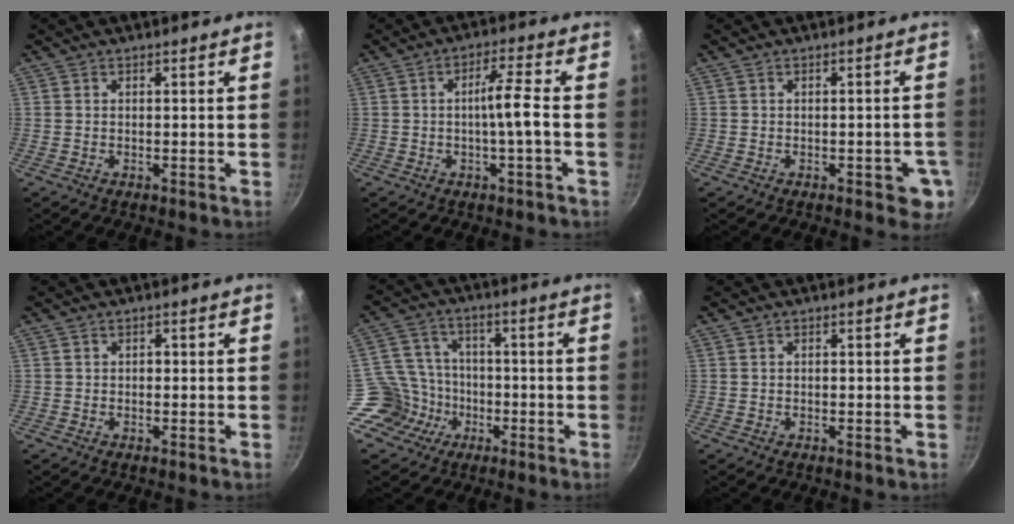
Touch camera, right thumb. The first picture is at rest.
{"total": 5.8, "force": [-1.0, -0.4, 5.7], "torque": [-0.103, 0.017, -0.018]}
{"total": 5.2, "force": [-1.7, 2.6, 4.2], "torque": [-0.027, 0.007, -0.018]}
{"total": 0.8, "force": [-0.2, 0.7, 0.4], "torque": [-0.002, 0.005, -0.004]}
{"total": 10.1, "force": [-4.4, 8.7, 2.3], "torque": [-0.012, 0.042, -0.089]}
{"total": 0.0}